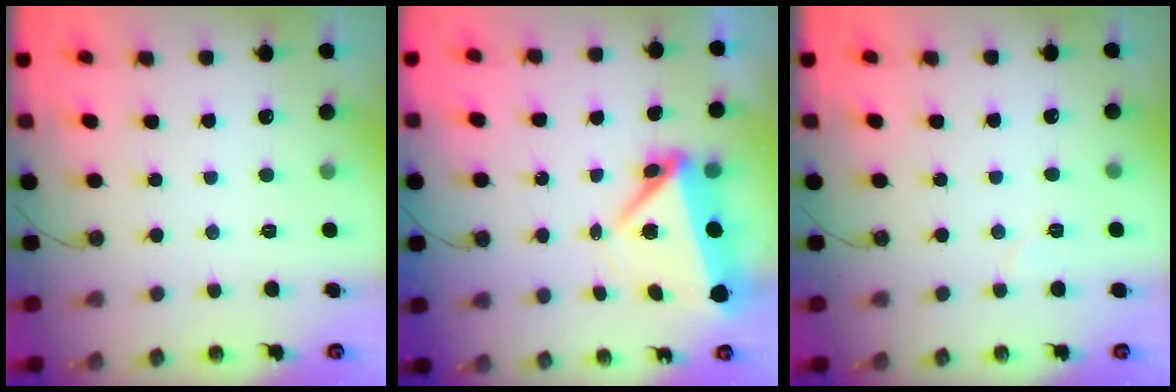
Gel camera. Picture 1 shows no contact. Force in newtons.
{"total": 7.8, "press": 7.7, "slide": 0.7}
{"total": 3.7, "press": 3.6, "slide": 0.8}